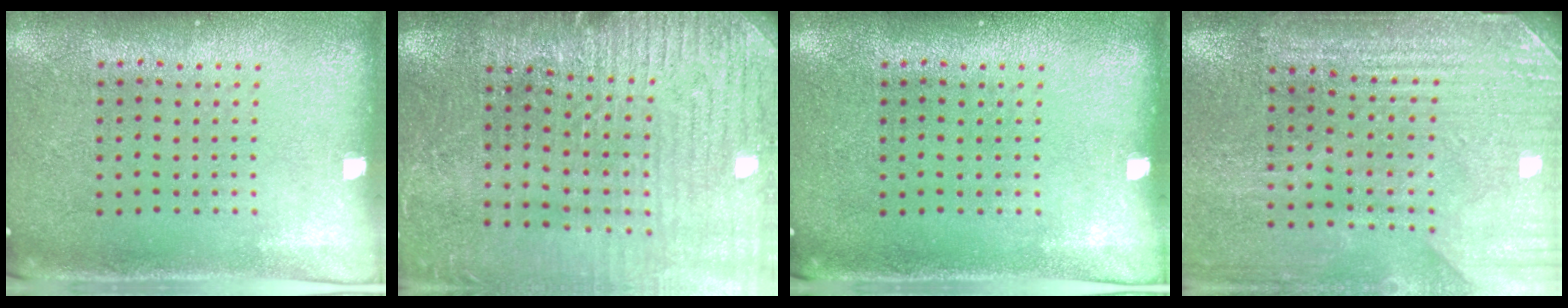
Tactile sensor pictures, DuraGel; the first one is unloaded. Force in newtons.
{"total": 3.0, "press": 3.0, "slide": 0.4}
{"total": 0.0}
{"total": 3.4, "press": 3.4, "slide": 0.3}